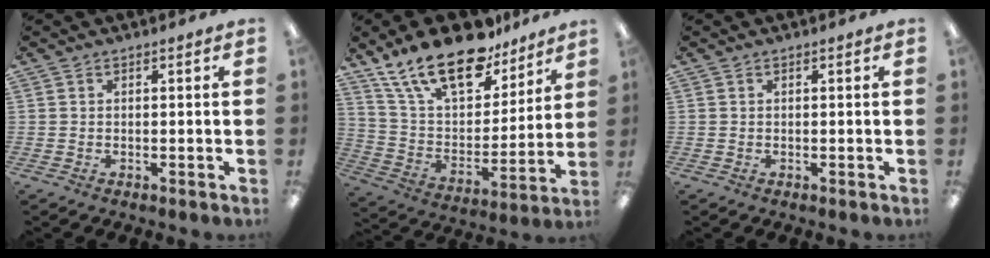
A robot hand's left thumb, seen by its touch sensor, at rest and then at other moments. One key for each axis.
{"total": 22.0, "fx": 16.0, "fy": 9.3, "fz": 11.8, "tx": -0.222, "ty": -0.087, "tz": 0.287}
{"total": 0.0}